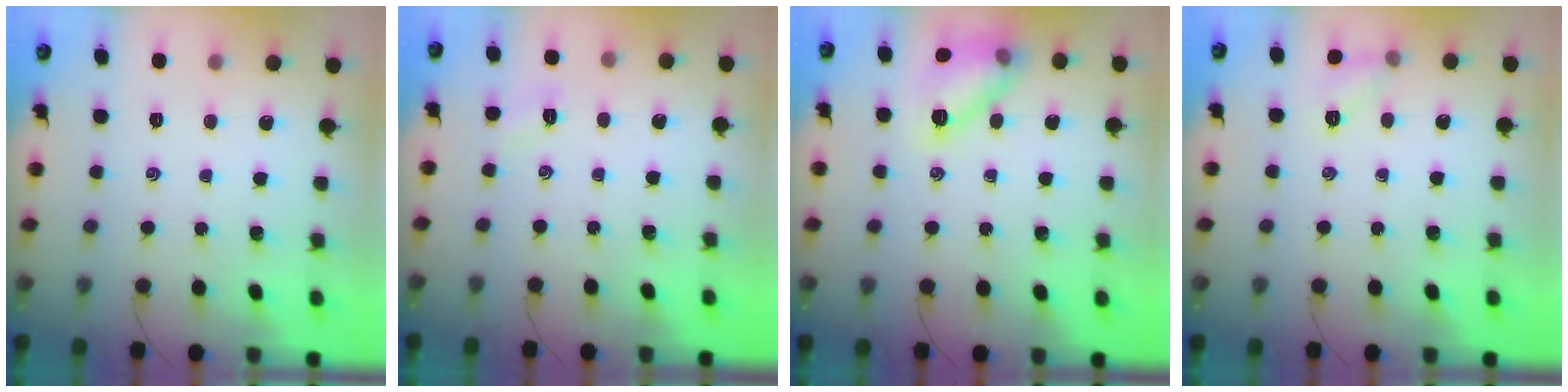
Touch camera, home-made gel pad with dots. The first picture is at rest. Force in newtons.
{"total": 2.9, "press": 2.8, "slide": 0.8}
{"total": 12.7, "press": 12.7, "slide": 0.5}
{"total": 6.6, "press": 6.5, "slide": 1.3}